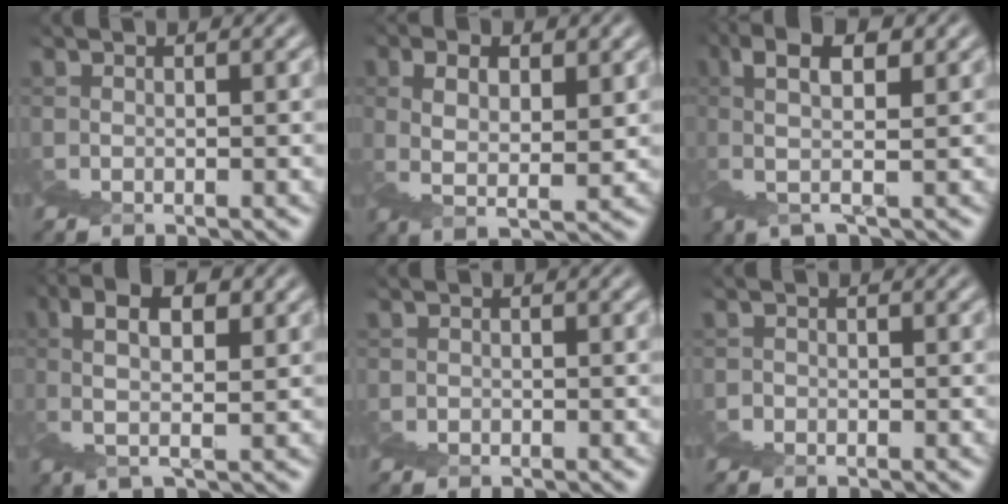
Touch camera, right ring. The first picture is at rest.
{"total": 3.6, "force": [1.5, -3.3, -0.3], "torque": [0.030, 0.029, 0.016]}
{"total": 4.4, "force": [4.0, -1.8, 0.2], "torque": [0.029, 0.042, 0.048]}
{"total": 4.2, "force": [3.9, -1.6, 0.2], "torque": [0.032, 0.041, 0.045]}
{"total": 1.0, "force": [0.3, 0.7, -0.6], "torque": [0.017, 0.005, 0.001]}
{"total": 1.3, "force": [0.2, 1.1, -0.5], "torque": [0.021, 0.011, -0.006]}